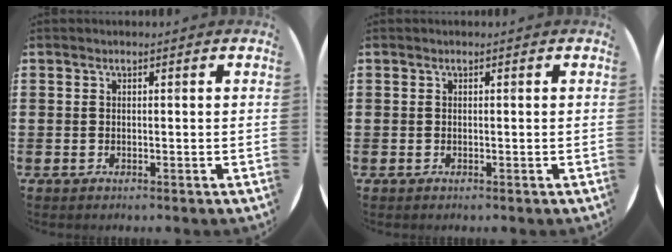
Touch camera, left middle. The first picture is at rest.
{"total": 0.0}